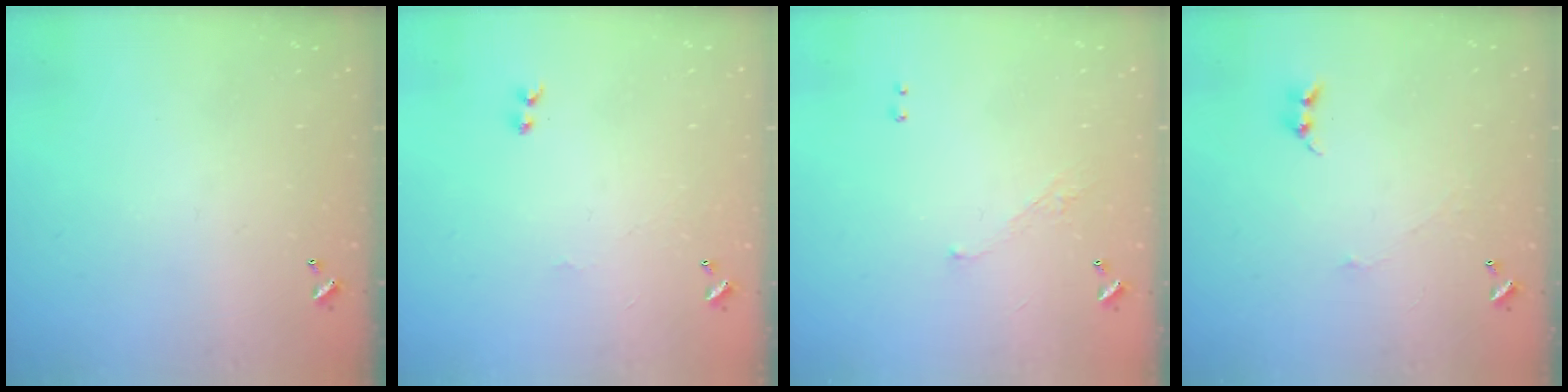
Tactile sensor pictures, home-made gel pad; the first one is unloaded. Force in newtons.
{"total": 1.8, "press": 1.7, "slide": 0.6}
{"total": 3.1, "press": 3.1, "slide": 0.7}
{"total": 1.3, "press": 1.2, "slide": 0.3}